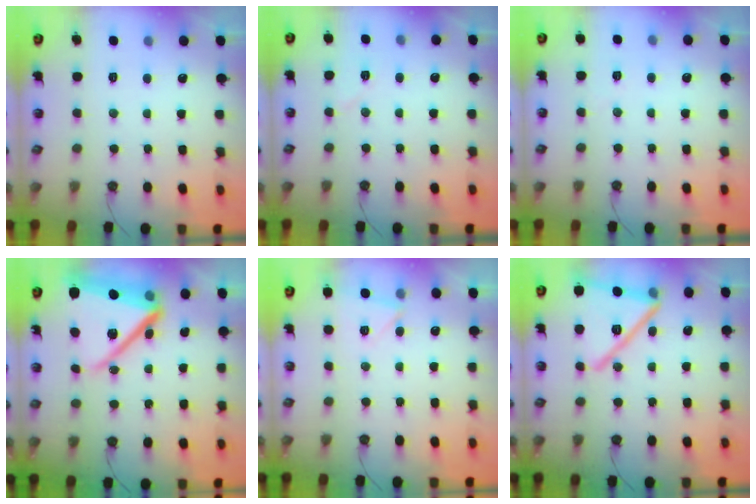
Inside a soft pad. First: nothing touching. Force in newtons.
{"total": 5.0, "press": 4.9, "slide": 1.1}
{"total": 2.0, "press": 1.9, "slide": 0.8}
{"total": 20.4, "press": 20.3, "slide": 1.5}
{"total": 4.1, "press": 3.7, "slide": 1.7}
{"total": 18.3, "press": 17.9, "slide": 3.6}